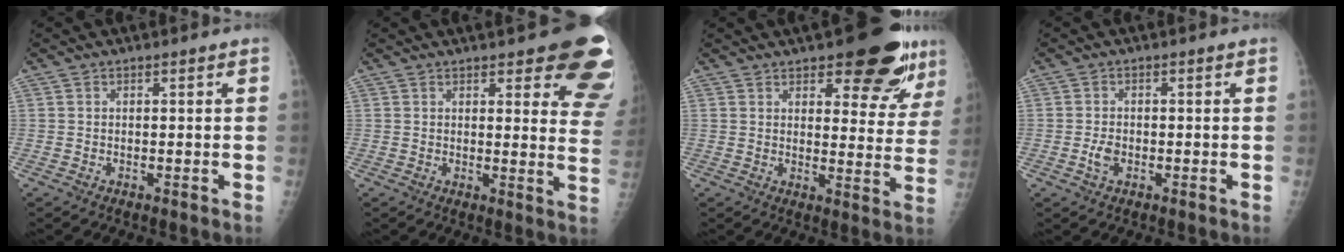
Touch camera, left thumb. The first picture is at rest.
{"total": 13.6, "force": [9.2, 4.3, 9.1], "torque": [-0.062, -0.050, 0.086]}
{"total": 14.8, "force": [9.5, 5.6, 9.8], "torque": [-0.080, -0.058, 0.119]}
{"total": 2.4, "force": [-0.7, 1.6, 1.7], "torque": [-0.031, 0.003, -0.013]}